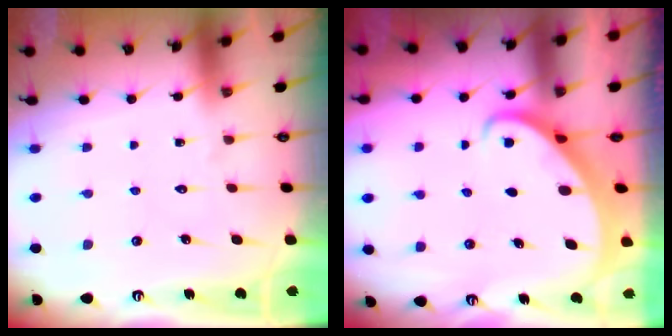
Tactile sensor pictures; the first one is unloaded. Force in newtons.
{"total": 2.7, "press": 2.6, "slide": 0.3}